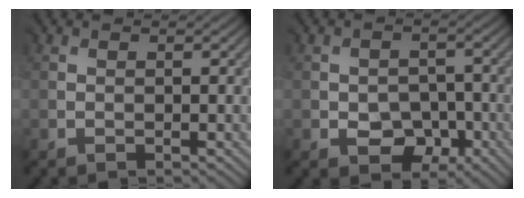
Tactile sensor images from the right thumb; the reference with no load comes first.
{"total": 3.0, "force": [-1.7, 2.3, 0.8], "torque": [-0.006, -0.004, -0.027]}